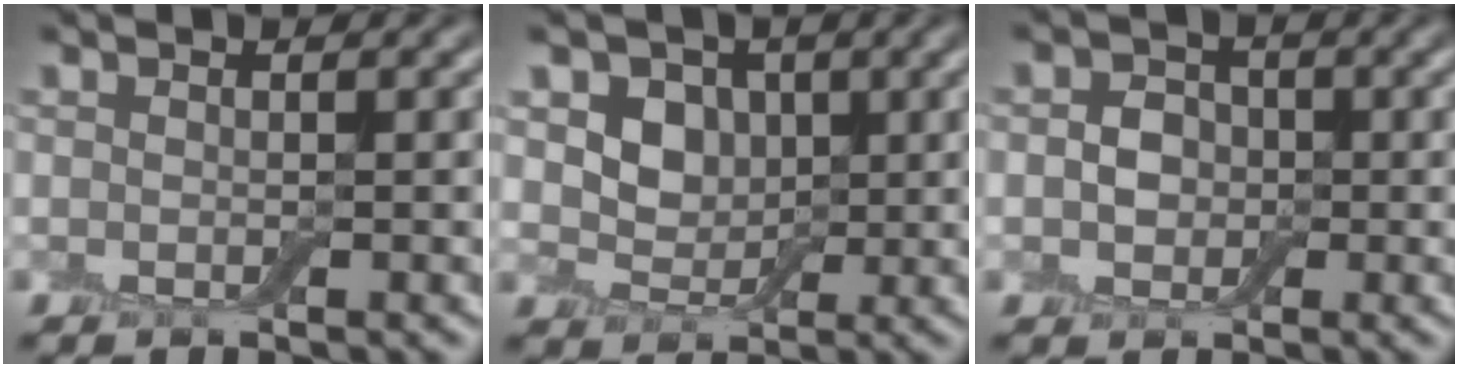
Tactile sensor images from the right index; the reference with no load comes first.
{"total": 4.0, "force": [1.2, 3.2, 2.1], "torque": [-0.041, -0.012, 0.016]}
{"total": 2.7, "force": [-0.2, 2.3, 1.4], "torque": [-0.016, 0.002, -0.014]}